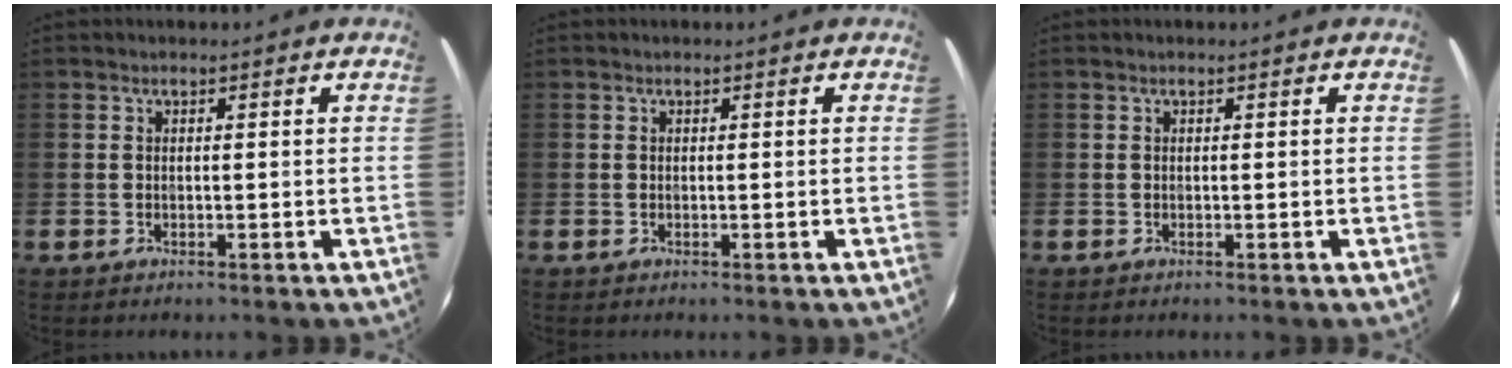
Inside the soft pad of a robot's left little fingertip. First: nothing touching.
{"total": 0.0}
{"total": 0.0}